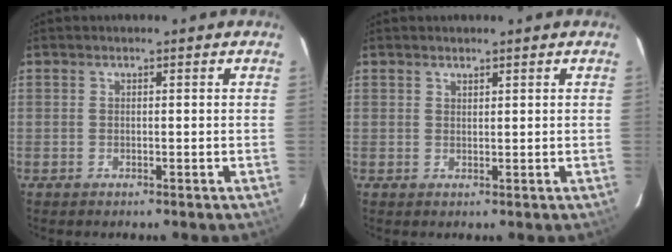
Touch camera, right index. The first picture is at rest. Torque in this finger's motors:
{"motor_torque": [-0.22, 0.11, 0.00, 0.00]}